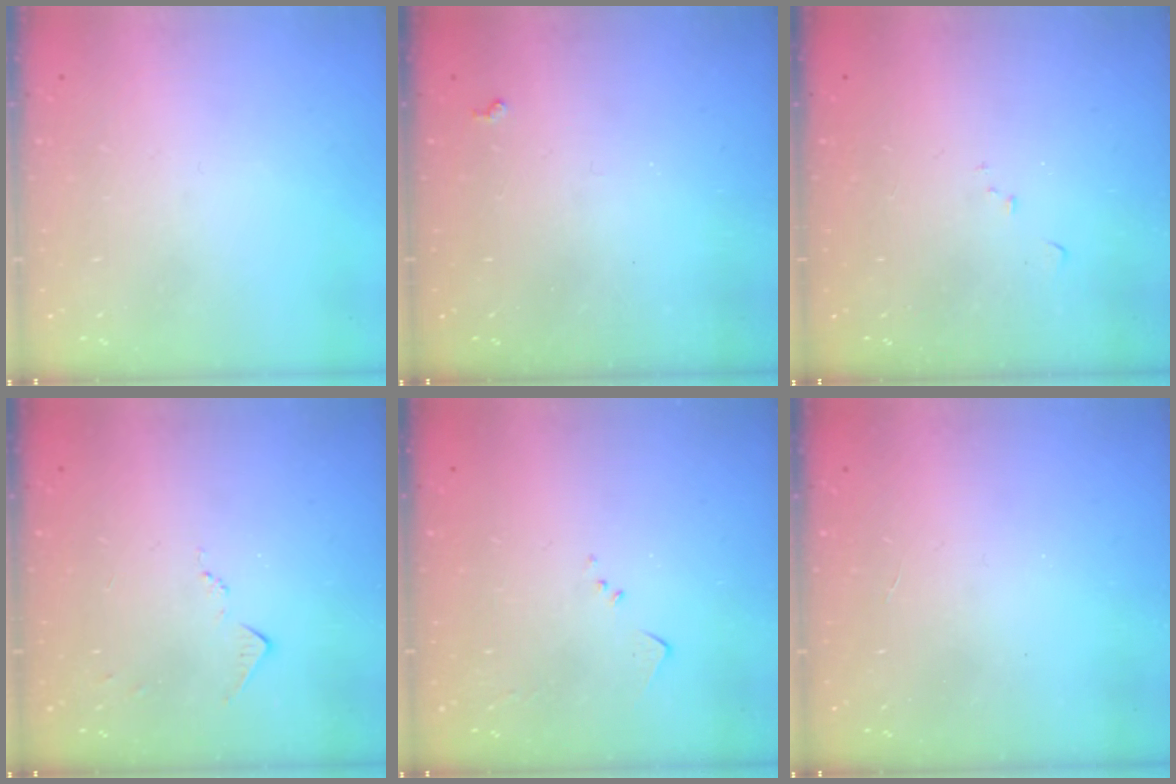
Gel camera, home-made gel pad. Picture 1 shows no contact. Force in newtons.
{"total": 3.0, "press": 3.0, "slide": 0.5}
{"total": 5.1, "press": 5.1, "slide": 0.6}
{"total": 6.0, "press": 5.9, "slide": 0.8}
{"total": 4.2, "press": 4.2, "slide": 0.6}
{"total": 2.1, "press": 2.1, "slide": 0.4}